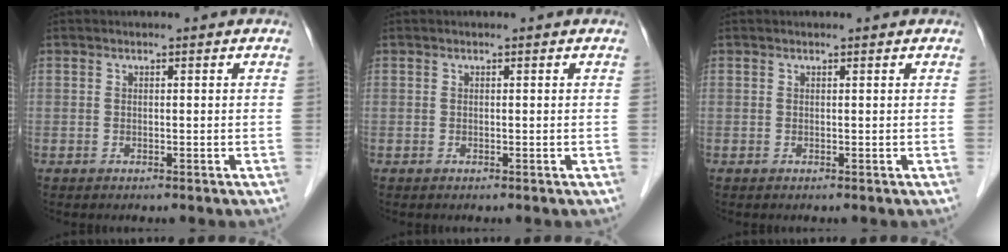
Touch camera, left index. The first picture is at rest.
{"total": 0.0}
{"total": 0.6, "force": [0.5, 0.2, 0.0], "torque": [-0.002, 0.002, 0.009]}